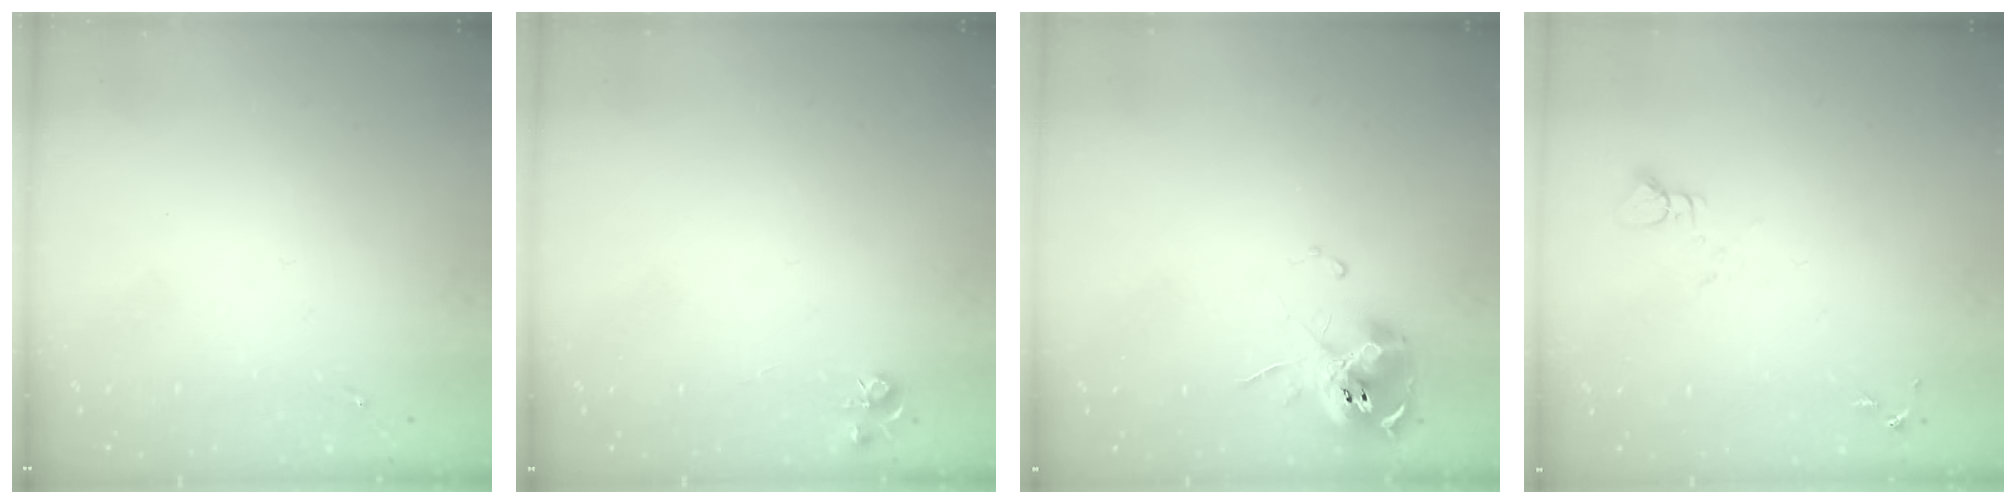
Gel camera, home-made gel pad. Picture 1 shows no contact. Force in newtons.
{"total": 5.1, "press": 5.0, "slide": 0.5}
{"total": 11.5, "press": 11.4, "slide": 1.8}
{"total": 3.1, "press": 3.1, "slide": 0.1}